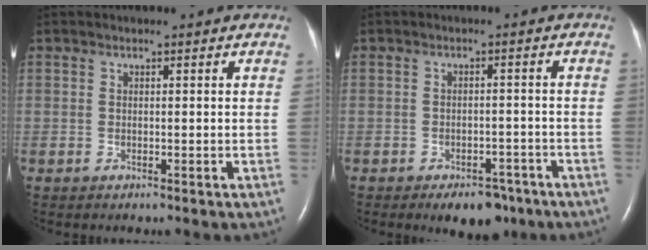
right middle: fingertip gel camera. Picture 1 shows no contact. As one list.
[{"total": 6.0, "force": [-4.3, 3.0, 2.8], "torque": [-0.032, 0.005, -0.056]}]